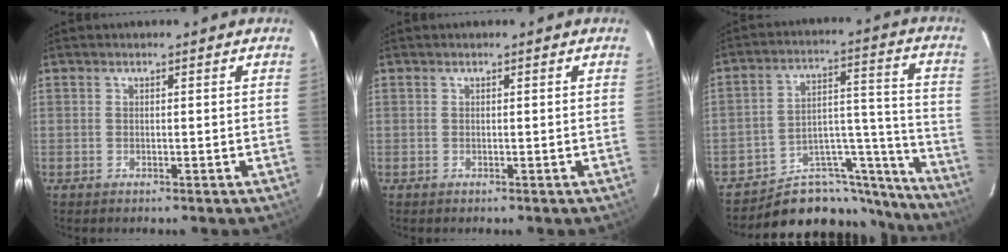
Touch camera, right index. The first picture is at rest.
{"total": 0.0}
{"total": 17.3, "force": [-16.0, 5.8, 3.0], "torque": [-0.015, 0.073, -0.228]}